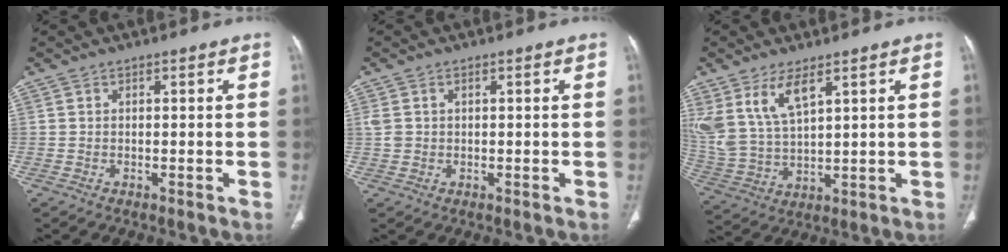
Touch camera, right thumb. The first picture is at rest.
{"total": 2.3, "force": [0.5, 1.8, 1.4], "torque": [-0.039, 0.008, 0.016]}
{"total": 10.9, "force": [6.0, 4.7, 7.8], "torque": [-0.164, -0.022, 0.135]}